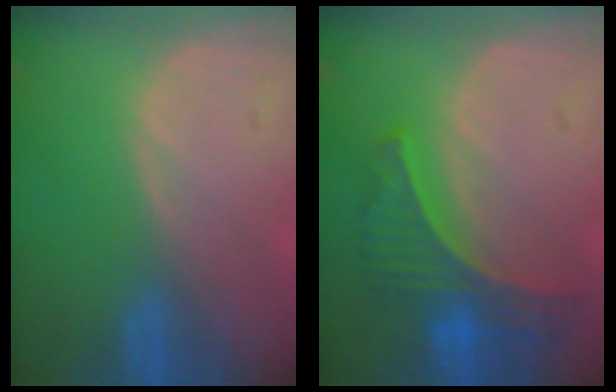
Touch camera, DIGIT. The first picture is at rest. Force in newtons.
{"total": 7.8, "press": 6.8, "slide": 3.8}